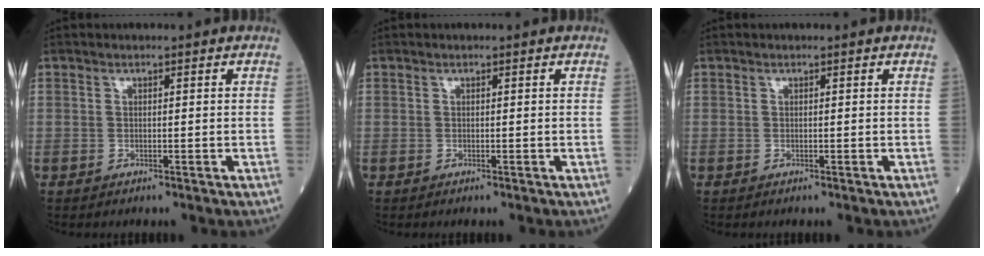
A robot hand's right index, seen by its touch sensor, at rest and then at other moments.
{"total": 0.0}
{"total": 0.0}